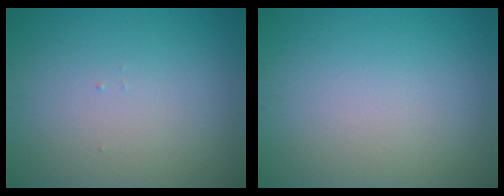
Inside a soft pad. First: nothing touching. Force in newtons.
{"total": 0.0}